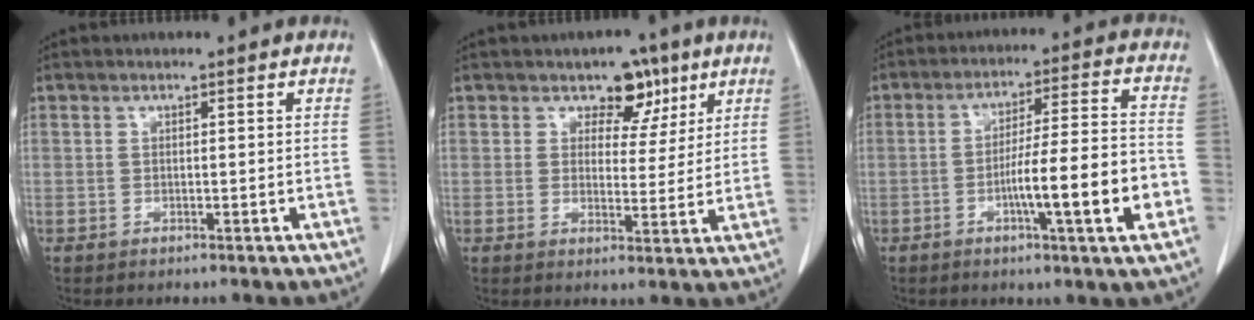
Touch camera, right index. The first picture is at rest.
{"total": 5.5, "force": [3.4, 3.7, 2.4], "torque": [-0.018, 0.002, 0.048]}
{"total": 12.6, "force": [-4.0, 0.3, 12.0], "torque": [-0.188, 0.002, -0.064]}